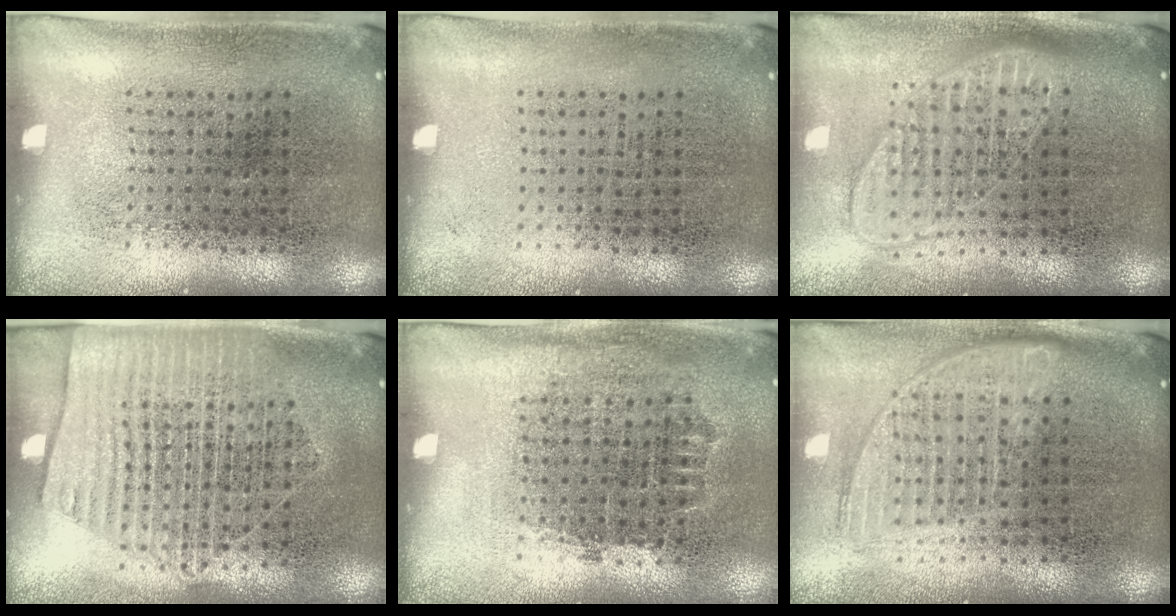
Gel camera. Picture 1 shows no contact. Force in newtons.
{"total": 0.0}
{"total": 1.9, "press": 1.6, "slide": 1.1}
{"total": 1.6, "press": 1.5, "slide": 0.6}
{"total": 0.8, "press": 0.8, "slide": 0.3}
{"total": 1.8, "press": 1.5, "slide": 0.9}